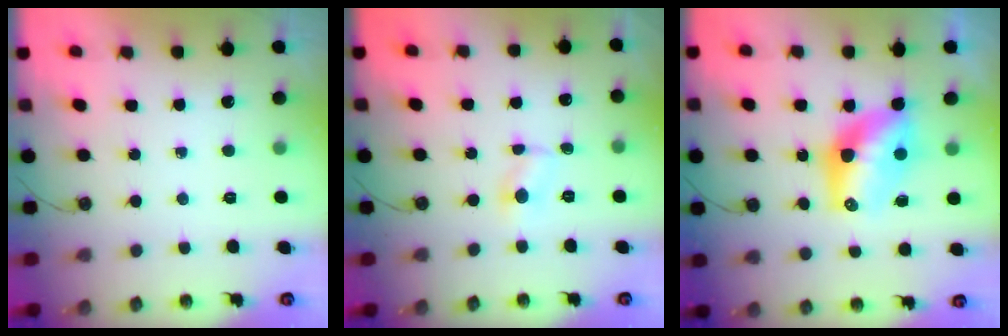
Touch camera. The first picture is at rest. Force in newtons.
{"total": 2.3, "press": 2.3, "slide": 0.2}
{"total": 10.5, "press": 10.4, "slide": 0.9}